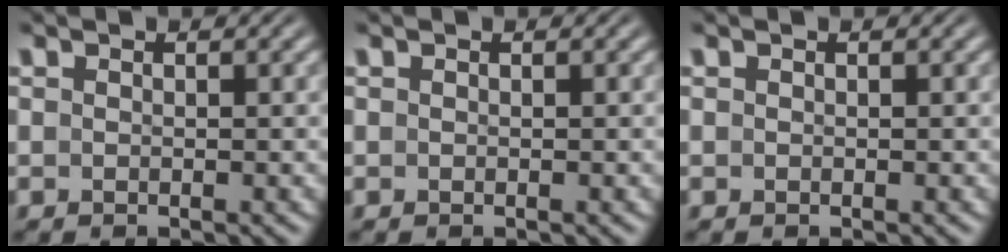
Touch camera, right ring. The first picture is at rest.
{"total": 0.0}
{"total": 0.0}